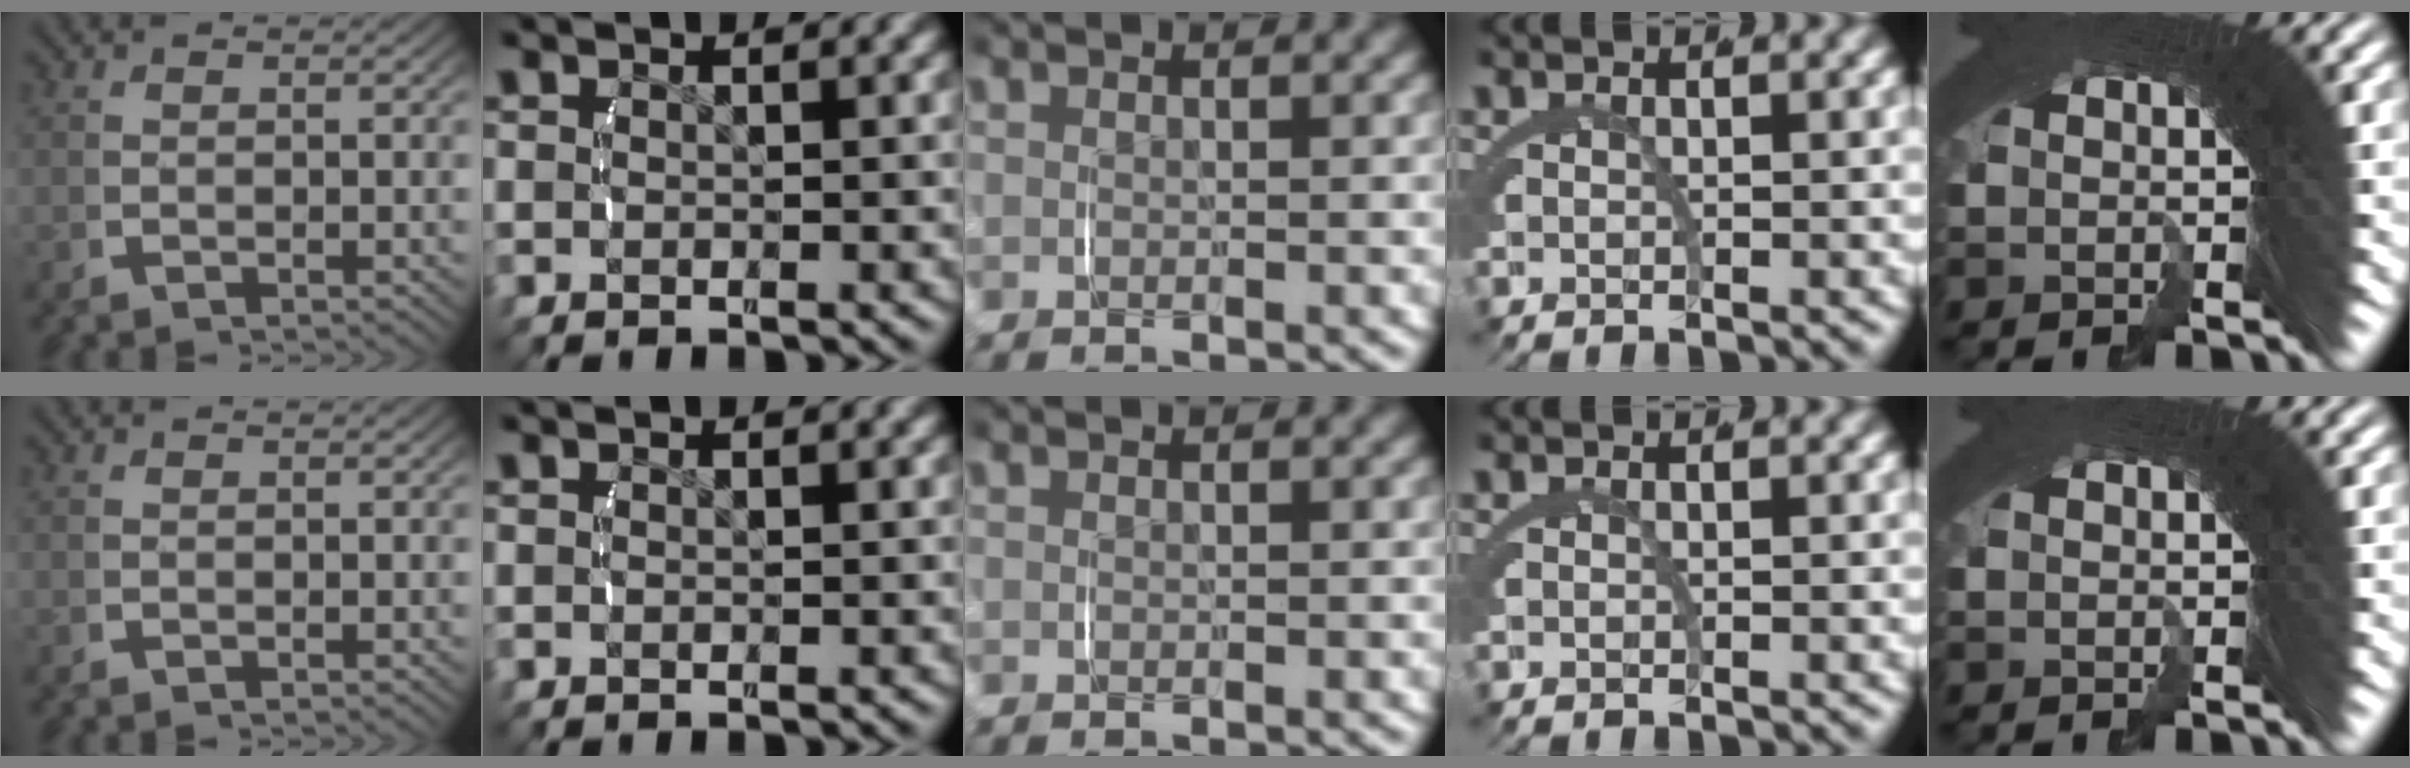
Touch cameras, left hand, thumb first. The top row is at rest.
{}